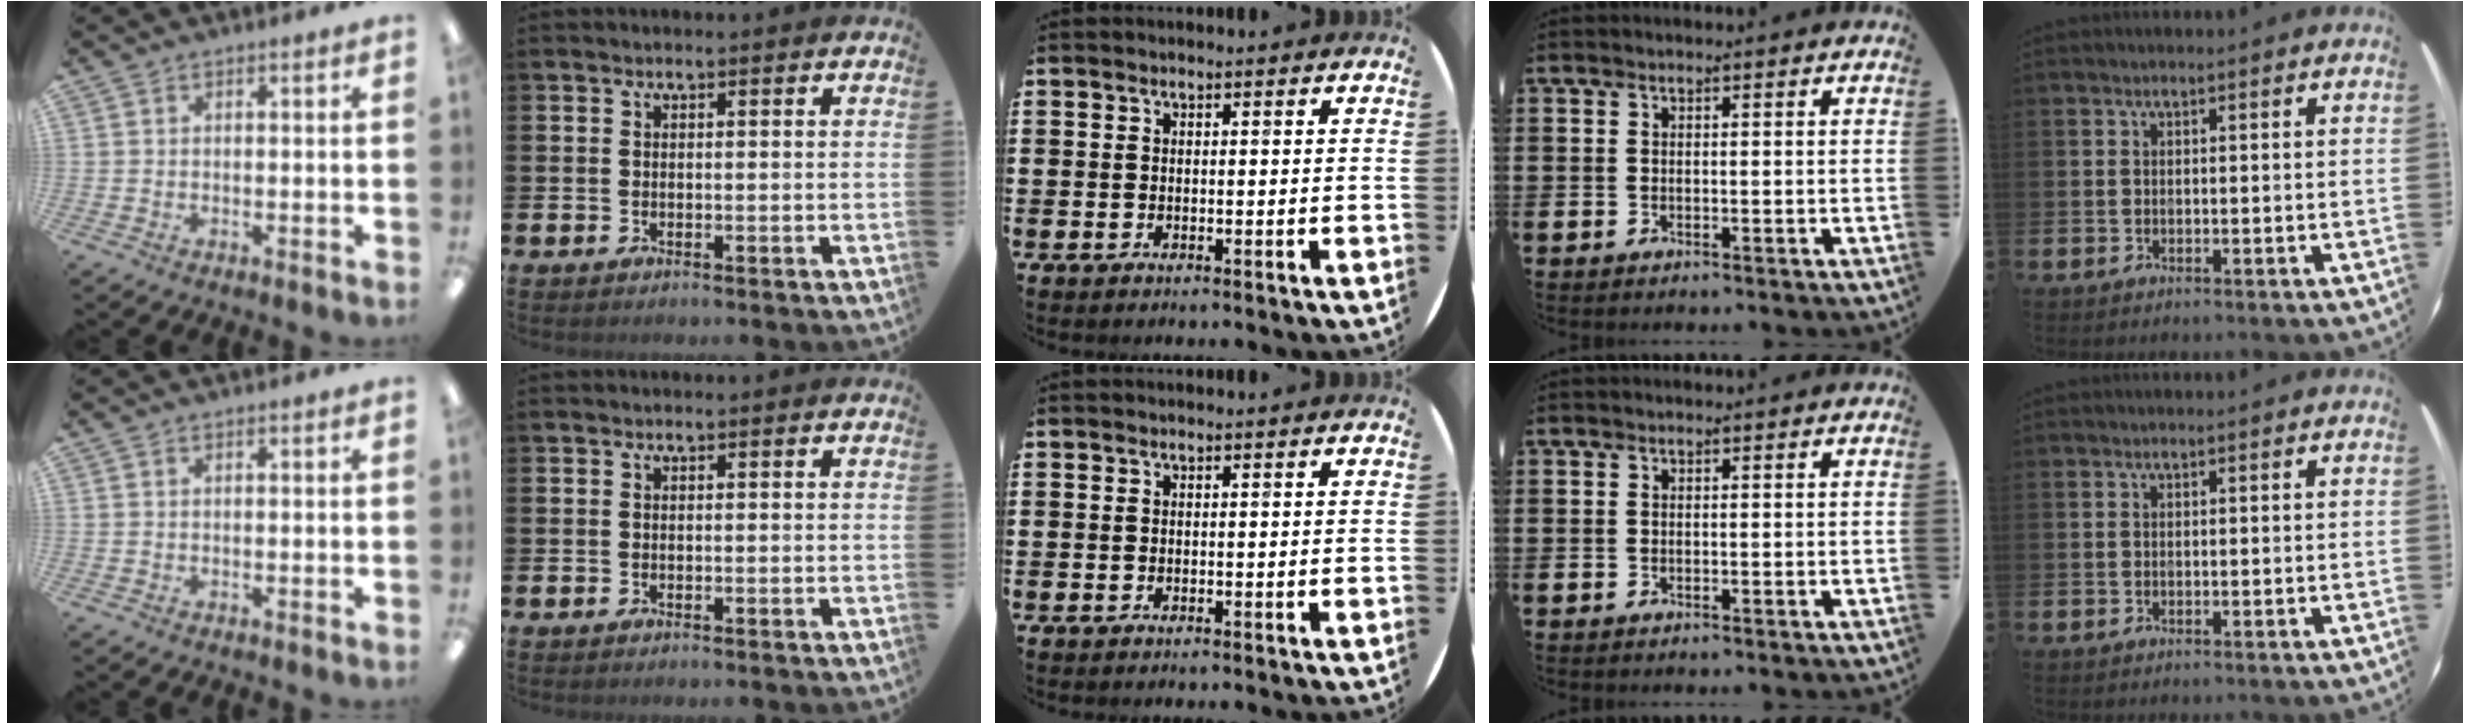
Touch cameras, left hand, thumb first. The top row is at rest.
{}